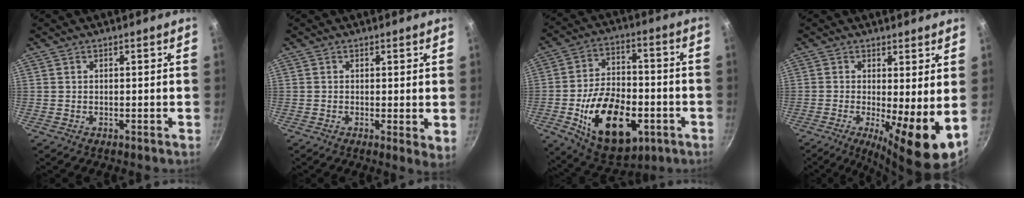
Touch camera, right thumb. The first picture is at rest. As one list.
[{"total": 4.3, "force": [0.0, 1.2, 4.2], "torque": [-0.052, -0.019, -0.001]}, {"total": 21.1, "force": [-6.5, 12.3, 15.9], "torque": [-0.238, 0.026, -0.091]}, {"total": 10.2, "force": [-0.8, 2.5, 9.8], "torque": [-0.144, -0.018, -0.011]}]